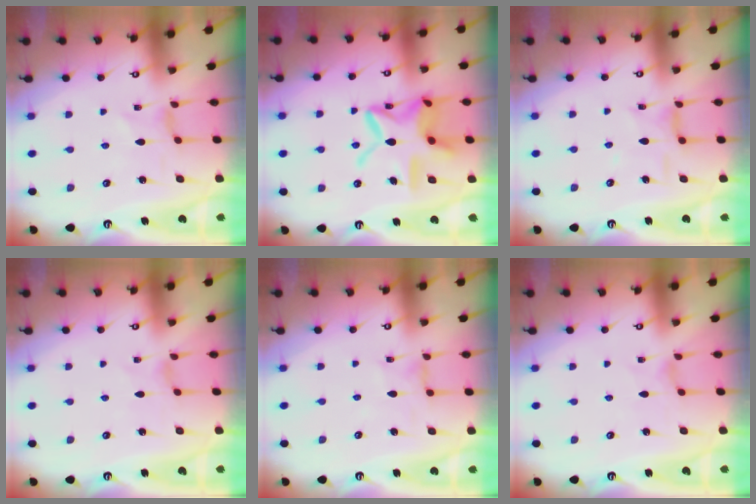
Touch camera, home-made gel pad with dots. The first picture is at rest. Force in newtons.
{"total": 17.4, "press": 17.3, "slide": 1.4}
{"total": 5.9, "press": 5.9, "slide": 0.5}
{"total": 0.6, "press": 0.6, "slide": 0.2}
{"total": 1.0, "press": 1.0, "slide": 0.3}
{"total": 0.0}